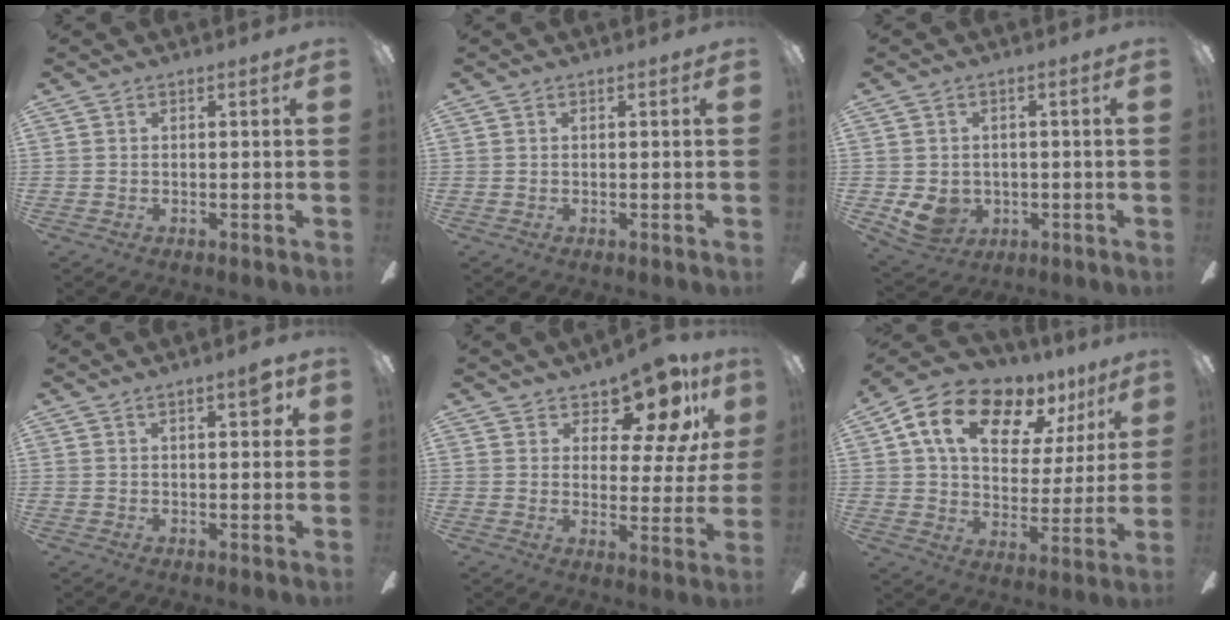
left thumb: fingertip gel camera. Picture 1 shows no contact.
{"total": 0.0}
{"total": 6.6, "force": [-1.2, 5.9, 2.7], "torque": [-0.065, 0.001, -0.019]}
{"total": 4.5, "force": [2.2, 1.4, 3.6], "torque": [-0.050, -0.003, 0.032]}
{"total": 12.9, "force": [9.2, 5.7, 6.9], "torque": [-0.094, -0.060, 0.162]}
{"total": 17.1, "force": [10.2, 10.0, 9.4], "torque": [-0.166, -0.044, 0.181]}